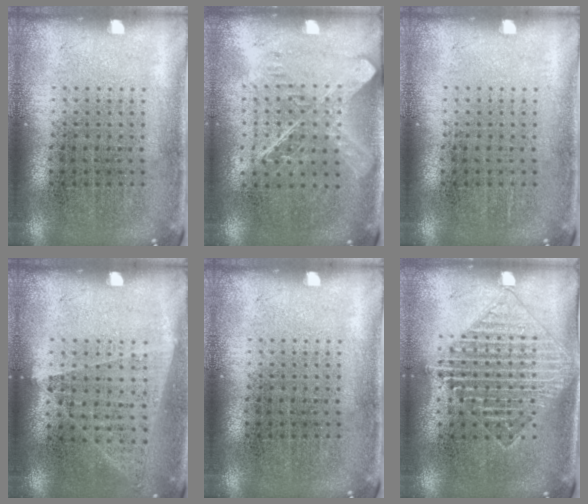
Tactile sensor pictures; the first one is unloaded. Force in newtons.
{"total": 1.5, "press": 1.3, "slide": 0.8}
{"total": 0.0}
{"total": 1.0, "press": 0.9, "slide": 0.4}
{"total": 0.0}
{"total": 1.6, "press": 1.4, "slide": 0.8}